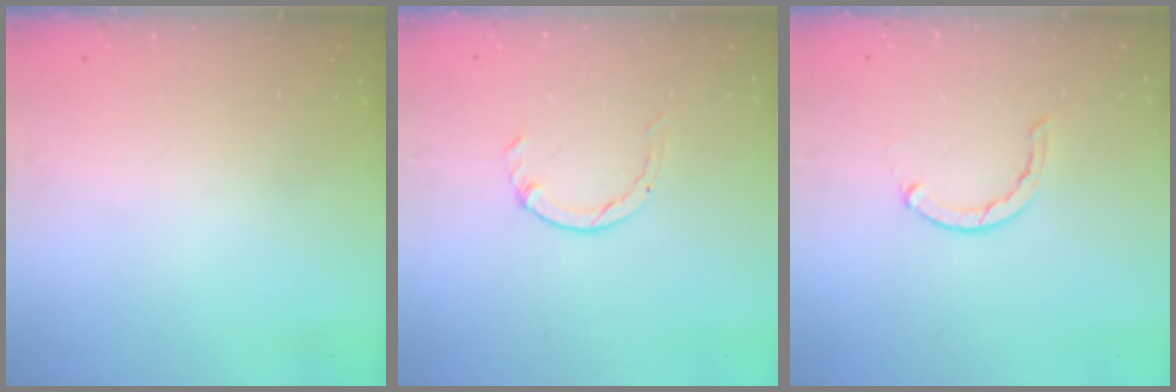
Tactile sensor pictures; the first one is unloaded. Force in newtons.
{"total": 0.5, "press": 0.5, "slide": 0.1}
{"total": 1.6, "press": 1.5, "slide": 0.4}